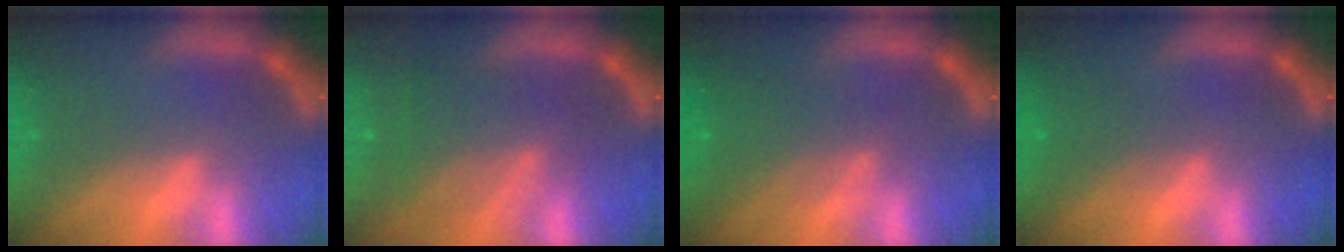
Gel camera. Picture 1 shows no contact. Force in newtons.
{"total": 6.1}
{"total": 5.1}
{"total": 2.5}